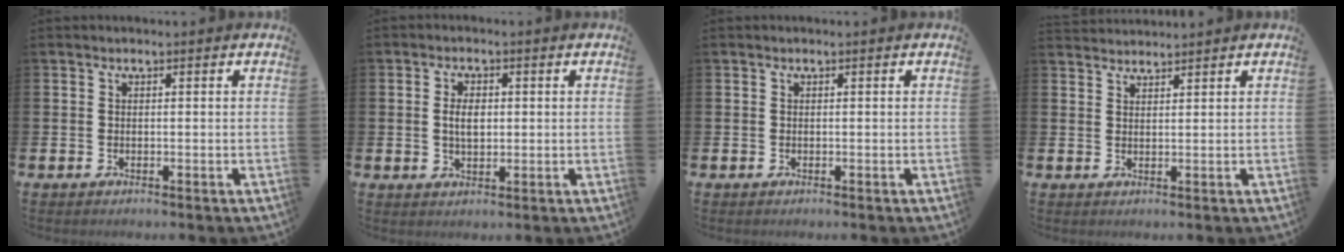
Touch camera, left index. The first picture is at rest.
{"total": 3.2, "force": [0.5, 1.8, 2.6], "torque": [-0.021, -0.004, 0.001]}
{"total": 0.0}
{"total": 2.0, "force": [1.9, 0.2, -0.2], "torque": [0.000, -0.009, 0.037]}